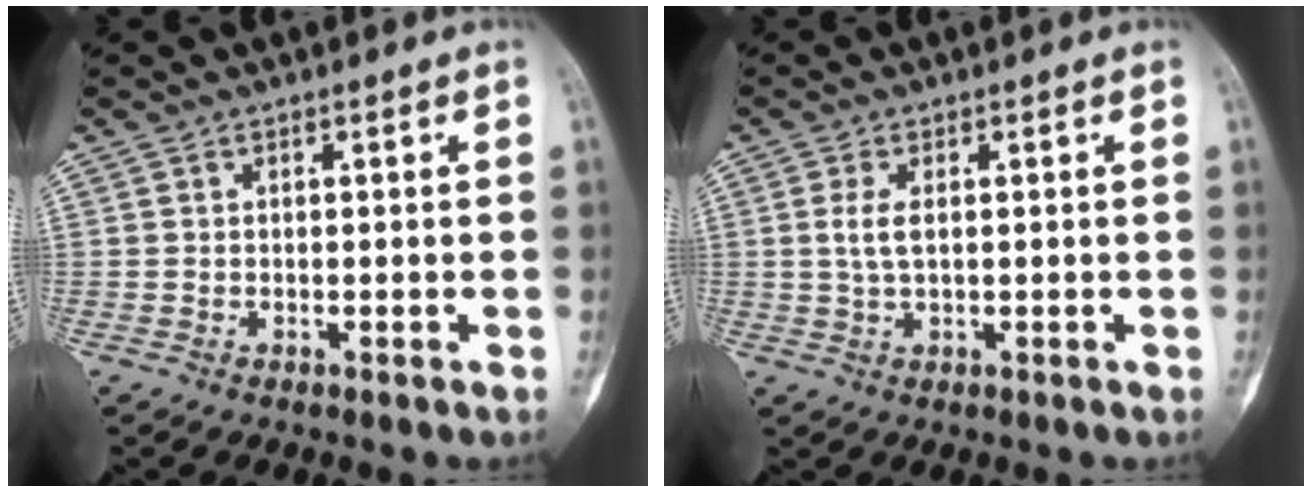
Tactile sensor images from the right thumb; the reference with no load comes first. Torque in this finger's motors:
{"motor_torque": [0.80, 0.74, 0.48, -0.24, 0.19]}